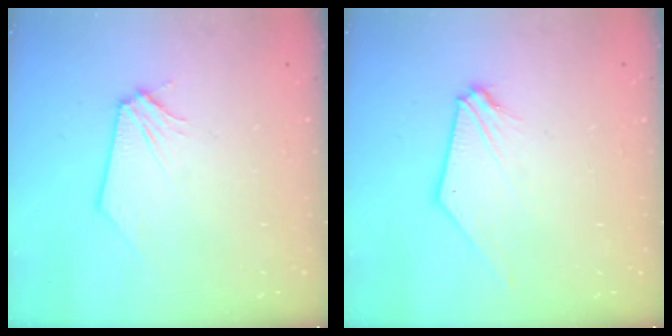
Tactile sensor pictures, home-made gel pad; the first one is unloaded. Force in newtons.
{"total": 2.1, "press": 2.1, "slide": 0.6}